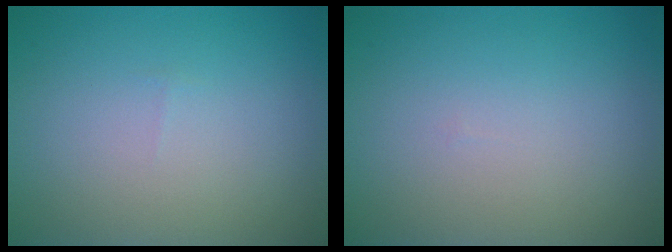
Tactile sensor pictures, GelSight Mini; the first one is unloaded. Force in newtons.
{"total": 0.0}